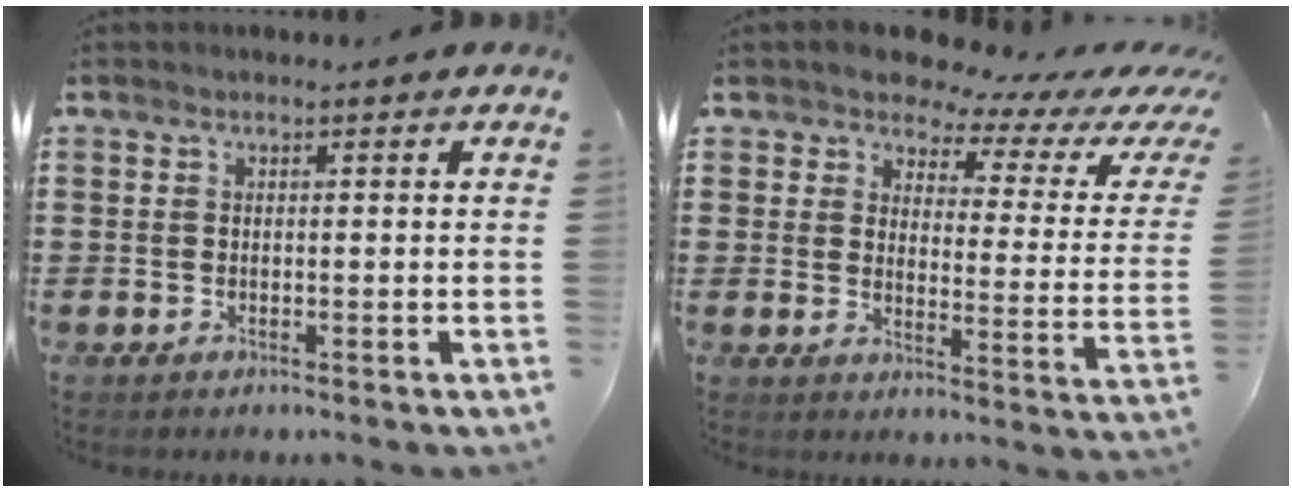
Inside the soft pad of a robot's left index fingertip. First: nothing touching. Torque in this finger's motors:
{"motor_torque": [2.14, 0.00, 0.62, 0.01]}